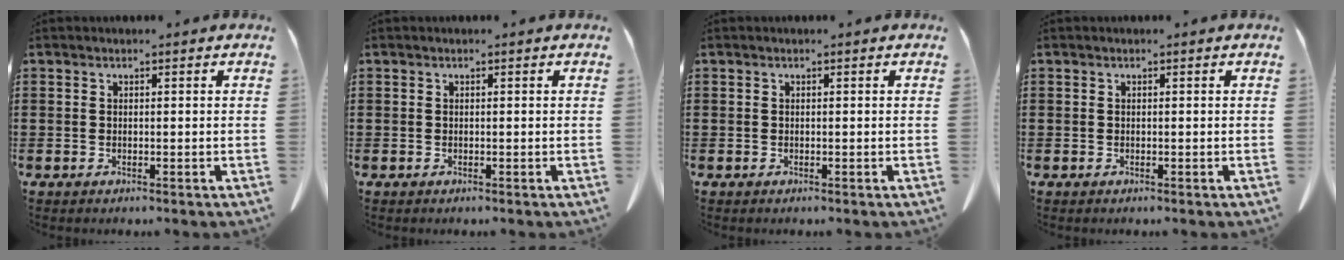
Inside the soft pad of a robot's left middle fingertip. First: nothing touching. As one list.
[{"total": 0.0}, {"total": 0.0}, {"total": 0.0}]